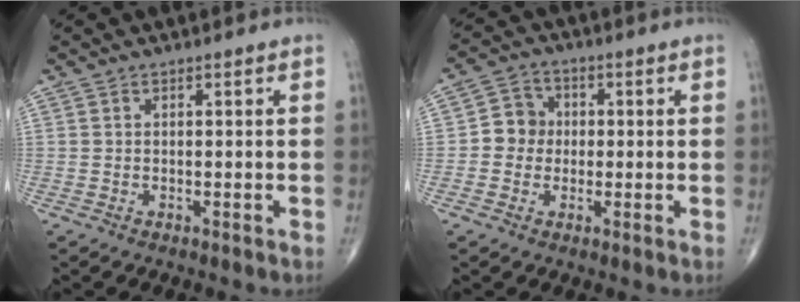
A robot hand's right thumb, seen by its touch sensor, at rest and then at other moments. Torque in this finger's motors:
{"motor_torque": [-0.25, 0.38, 0.37, -0.35, -0.02]}